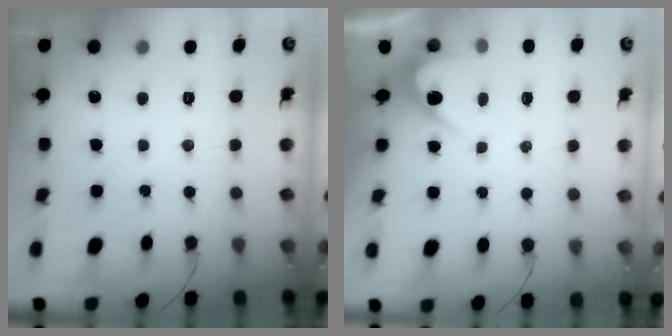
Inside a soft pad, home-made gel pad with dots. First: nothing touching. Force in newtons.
{"total": 2.6, "press": 2.6, "slide": 0.1}